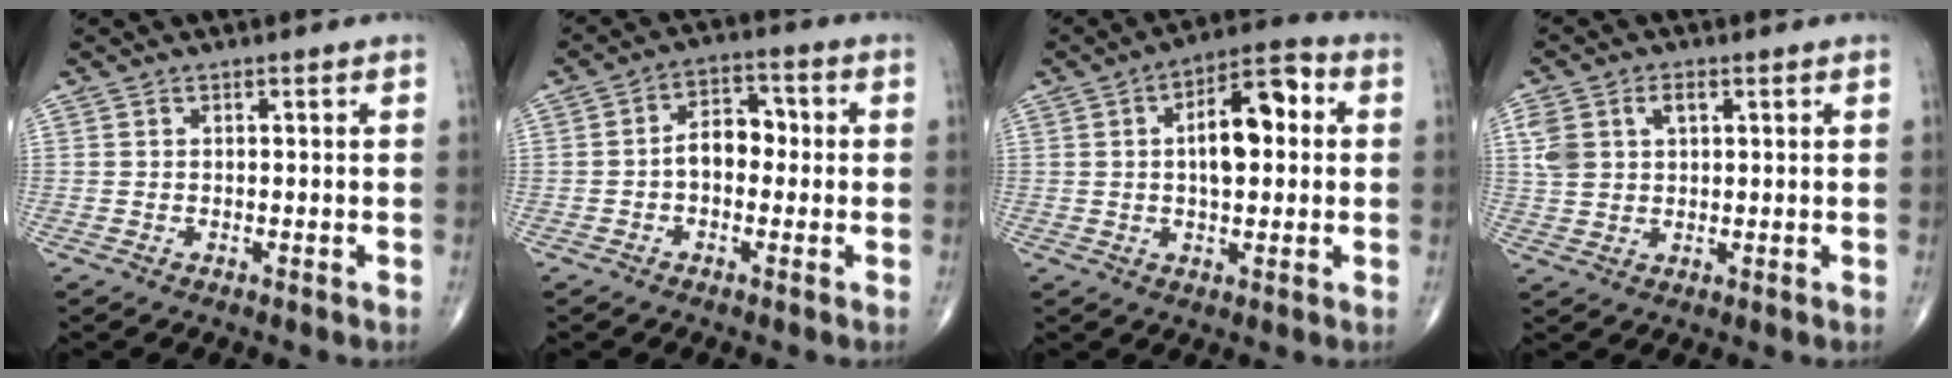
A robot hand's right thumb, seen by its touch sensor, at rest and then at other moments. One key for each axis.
{"total": 6.3, "fx": -0.6, "fy": 4.2, "fz": 4.7, "tx": -0.055, "ty": 0.025, "tz": -0.020}
{"total": 12.2, "fx": 1.8, "fy": 5.7, "fz": 10.6, "tx": -0.148, "ty": 0.021, "tz": 0.021}
{"total": 6.3, "fx": 2.2, "fy": 4.1, "fz": 4.3, "tx": -0.088, "ty": 0.007, "tz": 0.047}